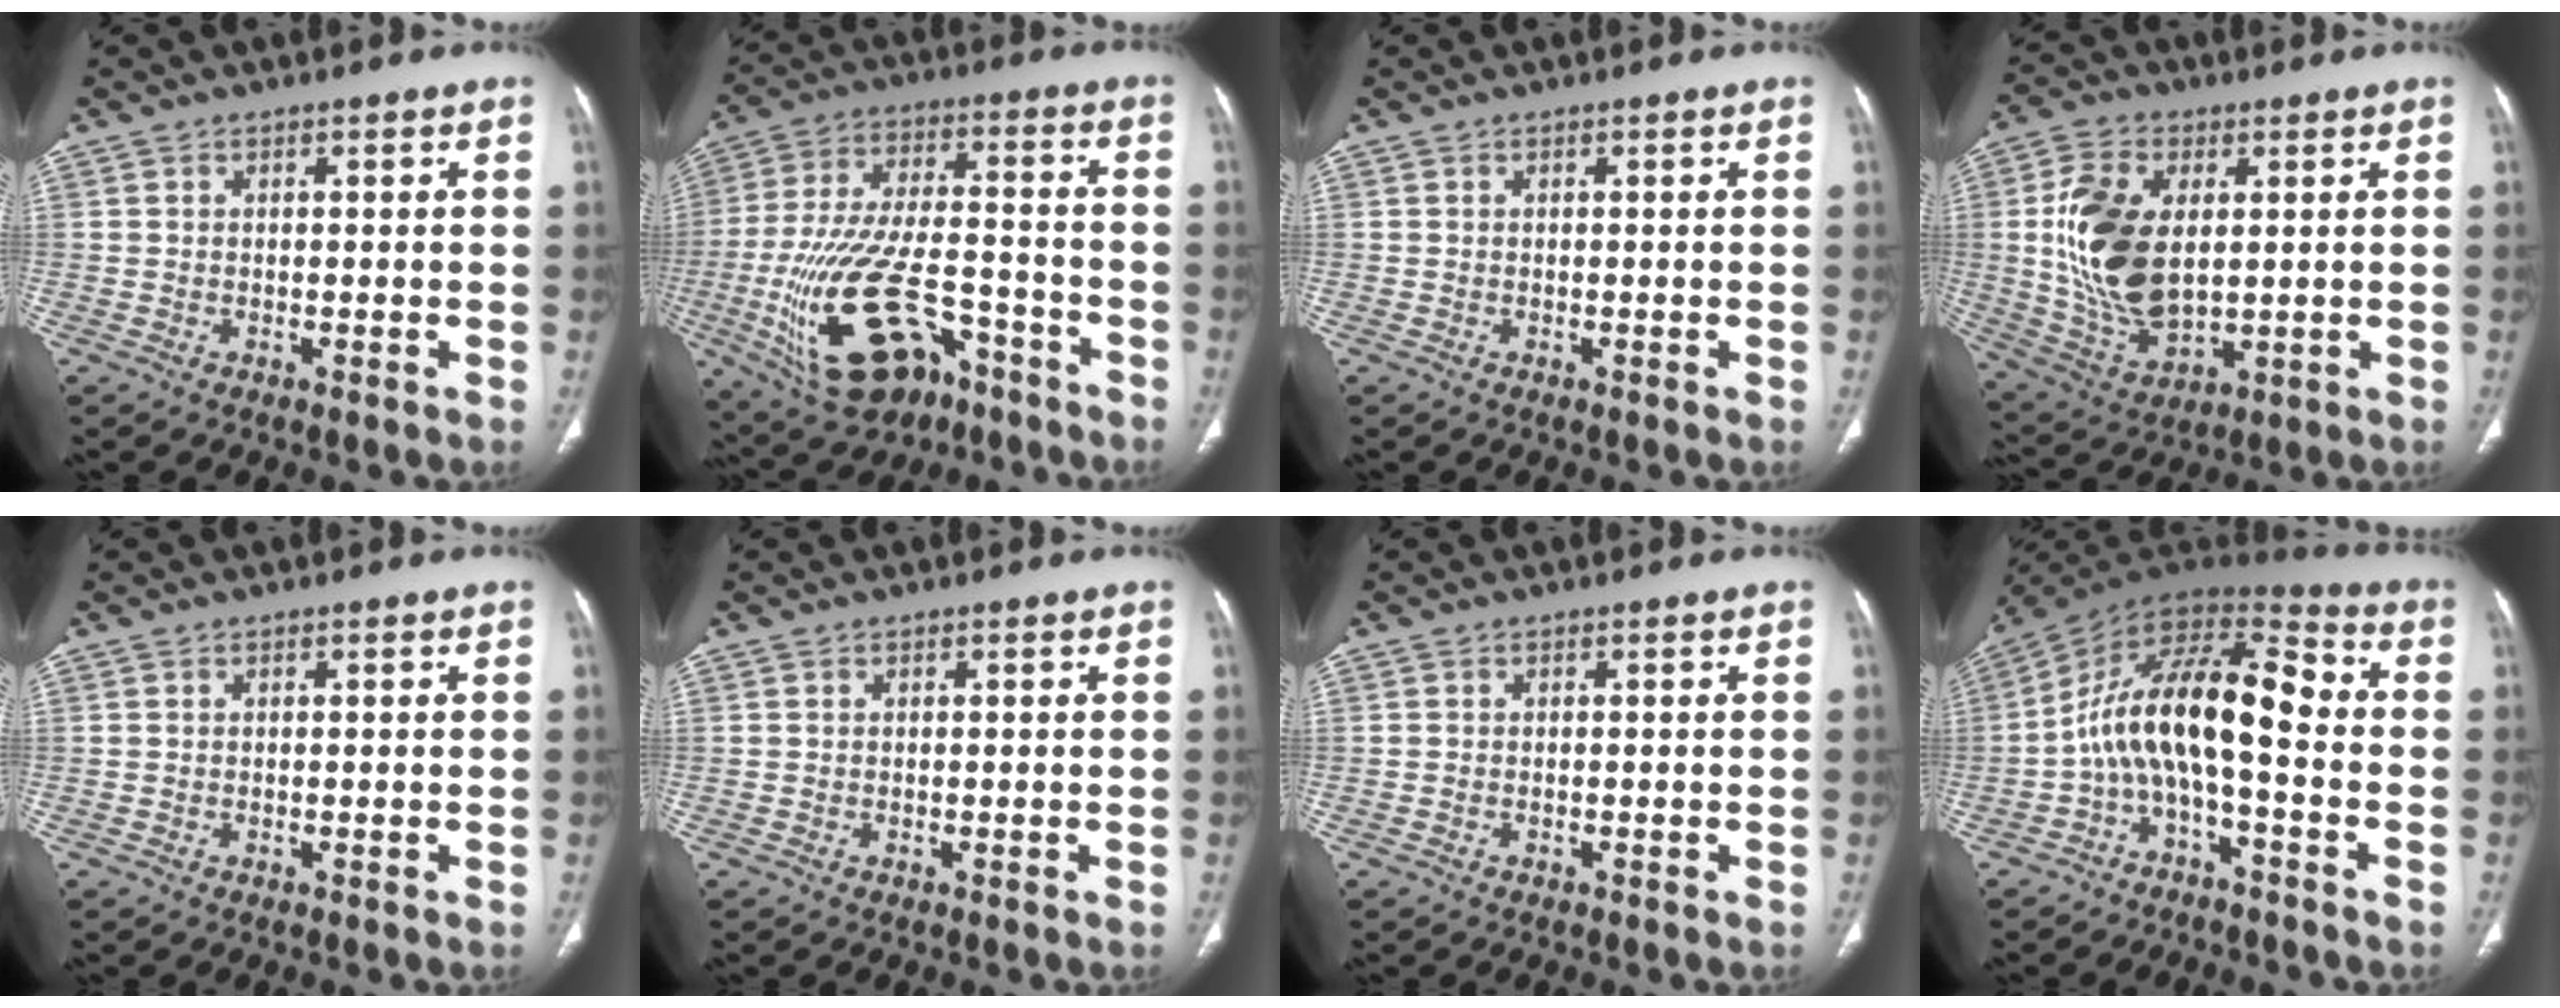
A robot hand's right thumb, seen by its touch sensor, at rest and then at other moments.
{"total": 22.2, "force": [-9.7, 11.2, 16.6], "torque": [-0.352, 0.035, -0.156]}
{"total": 0.0}
{"total": 16.7, "force": [2.1, 9.8, 13.4], "torque": [-0.255, -0.012, 0.050]}
{"total": 0.0}
{"total": 0.0}
{"total": 0.0}
{"total": 15.1, "force": [-2.8, 6.3, 13.4], "torque": [-0.220, 0.087, -0.060]}